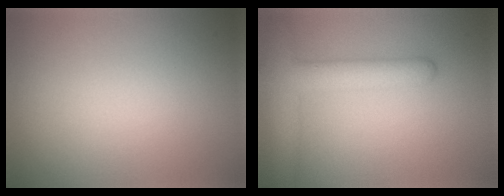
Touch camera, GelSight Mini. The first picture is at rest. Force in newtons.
{"total": 5.3, "press": 5.3, "slide": 0.2}